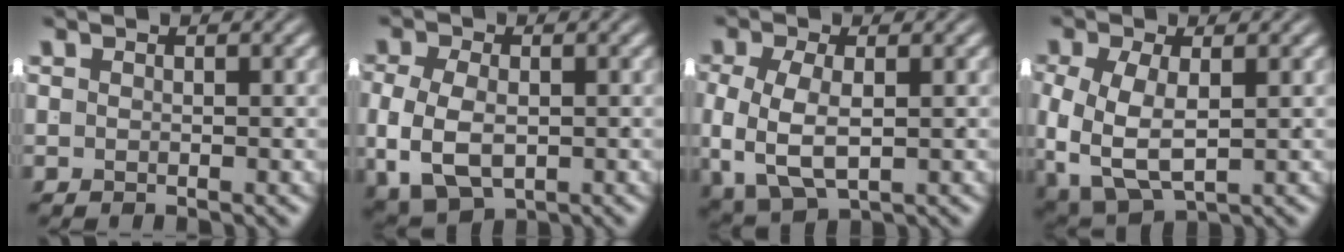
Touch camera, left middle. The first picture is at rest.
{"total": 6.4, "force": [-1.2, 4.6, 4.3], "torque": [-0.106, -0.029, 0.002]}
{"total": 6.1, "force": [-0.7, 4.1, 4.4], "torque": [-0.112, -0.027, 0.007]}
{"total": 6.8, "force": [-1.4, 4.7, 4.7], "torque": [-0.118, -0.039, 0.000]}